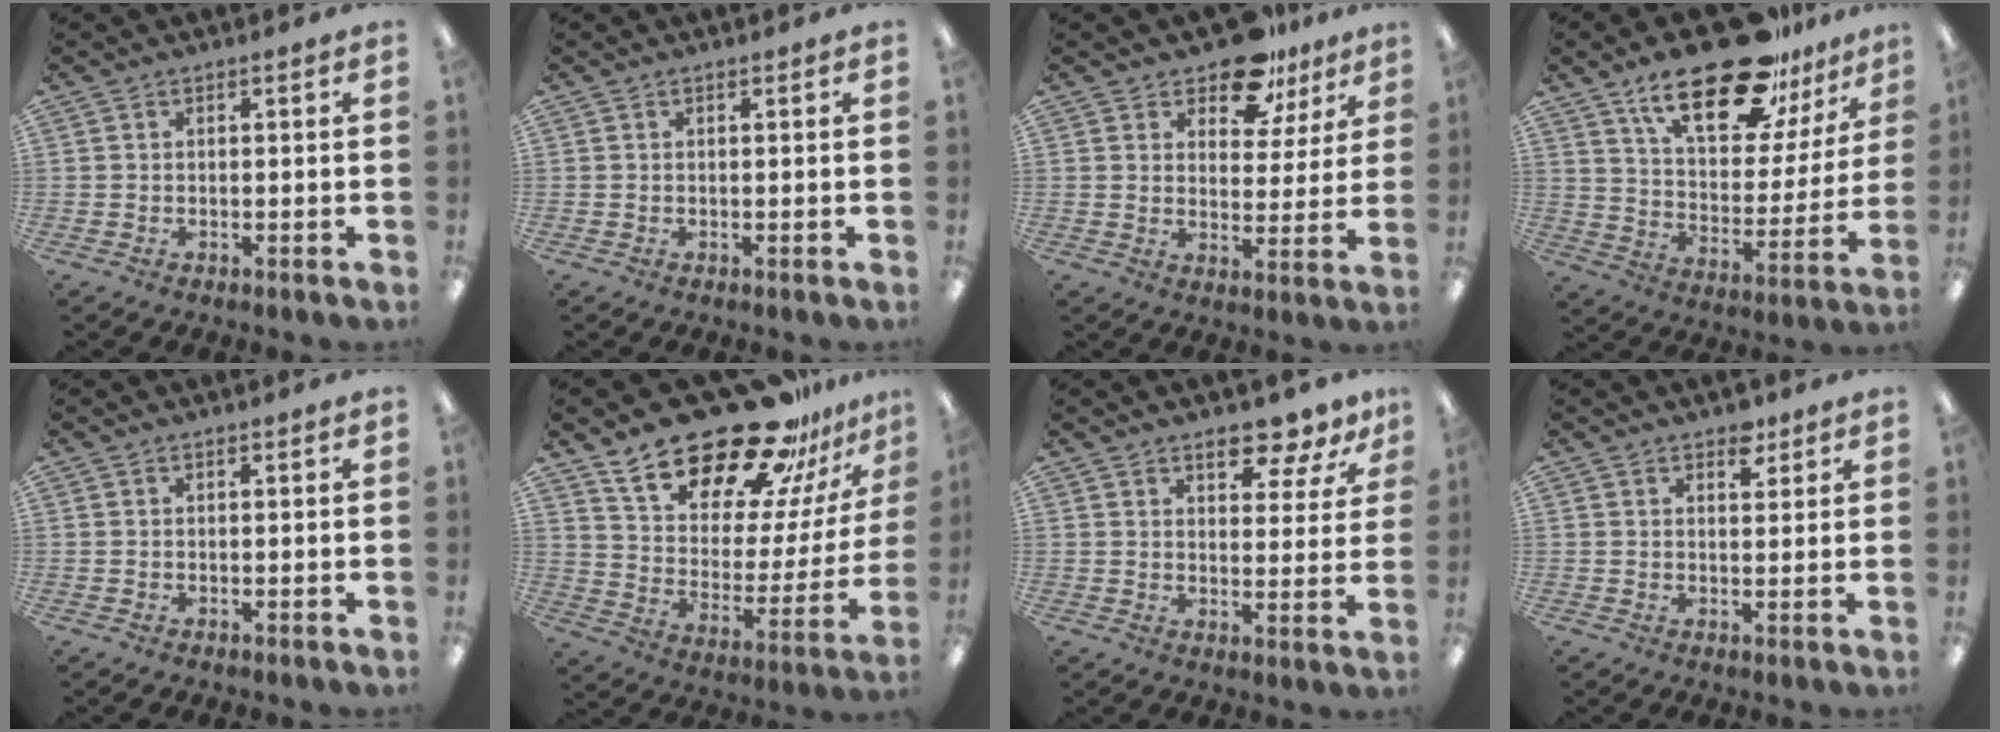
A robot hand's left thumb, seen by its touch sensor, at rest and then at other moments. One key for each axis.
{"total": 0.0}
{"total": 11.2, "fx": 8.7, "fy": 5.6, "fz": 4.3, "tx": -0.063, "ty": -0.053, "tz": 0.160}
{"total": 24.9, "fx": 17.0, "fy": 10.2, "fz": 15.2, "tx": -0.234, "ty": -0.101, "tz": 0.288}
{"total": 0.0}
{"total": 26.8, "fx": 20.6, "fy": 11.0, "fz": 13.1, "tx": -0.202, "ty": -0.141, "tz": 0.357}
{"total": 8.4, "fx": 6.7, "fy": 2.9, "fz": 4.1, "tx": -0.035, "ty": -0.047, "tz": 0.111}
{"total": 4.2, "fx": 2.9, "fy": 2.3, "fz": 2.0, "tx": -0.004, "ty": -0.015, "tz": 0.044}